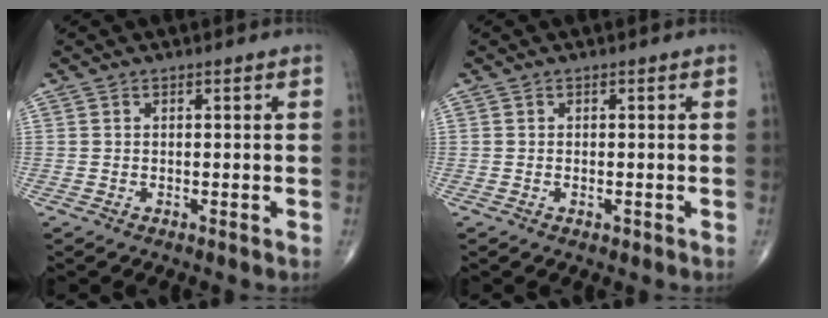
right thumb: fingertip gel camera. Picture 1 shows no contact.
{"total": 1.0, "force": [-0.4, 0.5, 0.7], "torque": [-0.012, 0.000, -0.005]}